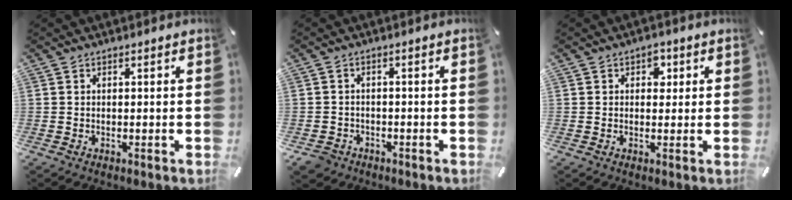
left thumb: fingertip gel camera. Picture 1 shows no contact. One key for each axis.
{"total": 3.3, "fx": -2.1, "fy": 2.4, "fz": 0.8, "tx": -0.027, "ty": 0.005, "tz": -0.045}
{"total": 3.0, "fx": 0.9, "fy": 2.4, "fz": 1.5, "tx": -0.001, "ty": -0.006, "tz": 0.006}